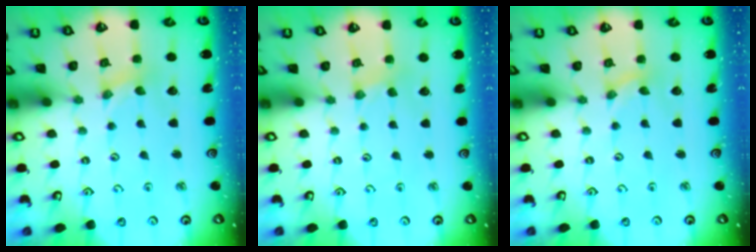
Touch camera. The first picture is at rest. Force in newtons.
{"total": 1.0, "press": 0.9, "slide": 0.3}
{"total": 0.0}